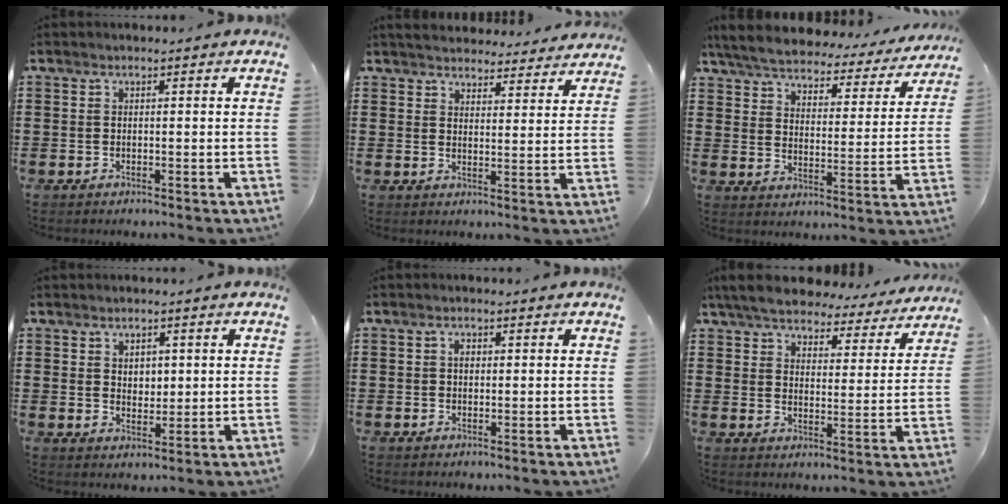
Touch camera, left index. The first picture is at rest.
{"total": 3.7, "force": [3.7, 0.2, 0.3], "torque": [-0.020, -0.017, 0.065]}
{"total": 5.2, "force": [5.0, 0.6, 1.4], "torque": [-0.053, -0.031, 0.082]}
{"total": 2.5, "force": [1.2, 1.8, 1.2], "torque": [-0.022, 0.005, 0.019]}
{"total": 1.3, "force": [0.4, 0.9, 1.0], "torque": [-0.013, 0.002, 0.004]}
{"total": 6.2, "force": [5.9, 0.9, 1.6], "torque": [-0.060, -0.032, 0.103]}